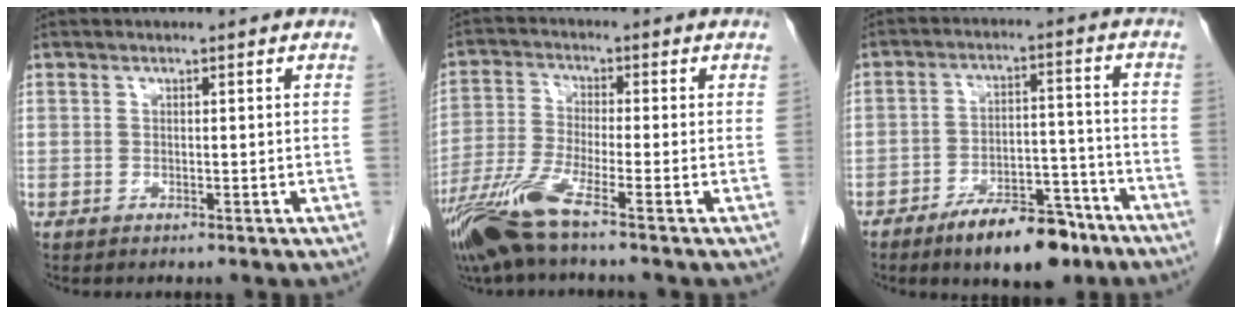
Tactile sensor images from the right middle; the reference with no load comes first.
{"total": 8.8, "force": [-5.9, -0.3, 6.5], "torque": [-0.143, -0.029, -0.118]}
{"total": 10.7, "force": [-7.6, 3.8, 6.5], "torque": [-0.093, 0.008, -0.121]}